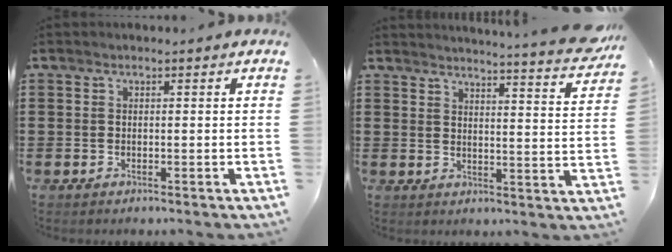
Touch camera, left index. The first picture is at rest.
{"total": 4.5, "force": [4.1, -0.9, 1.5], "torque": [-0.031, -0.042, 0.065]}